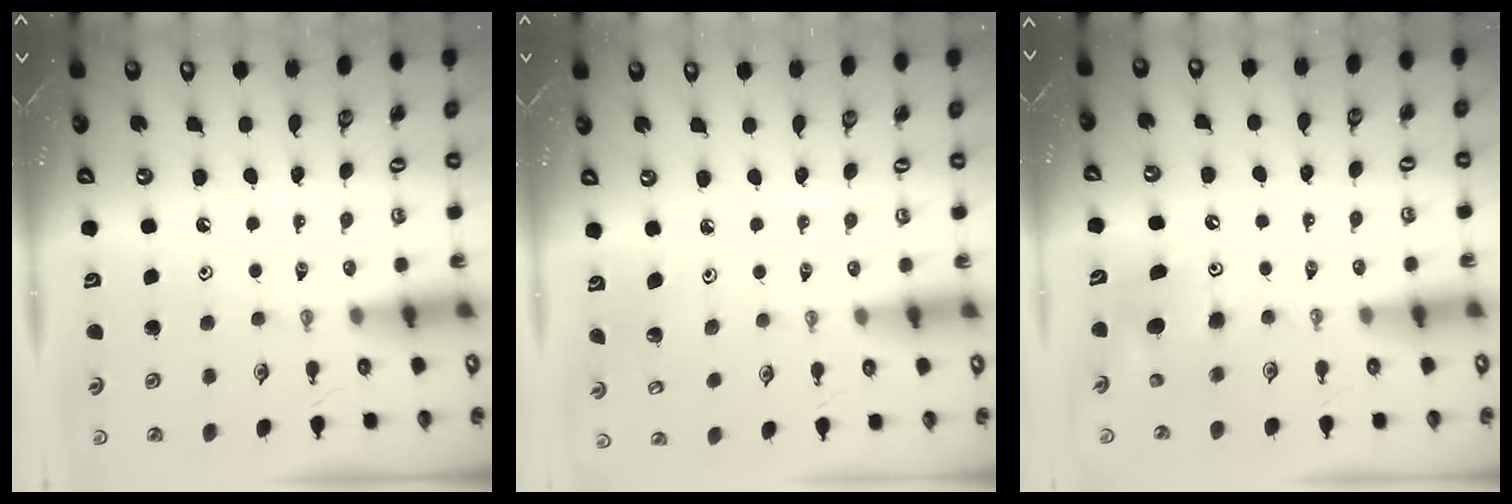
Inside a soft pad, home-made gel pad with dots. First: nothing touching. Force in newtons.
{"total": 3.0, "press": 3.0, "slide": 0.2}
{"total": 7.5, "press": 7.4, "slide": 1.3}